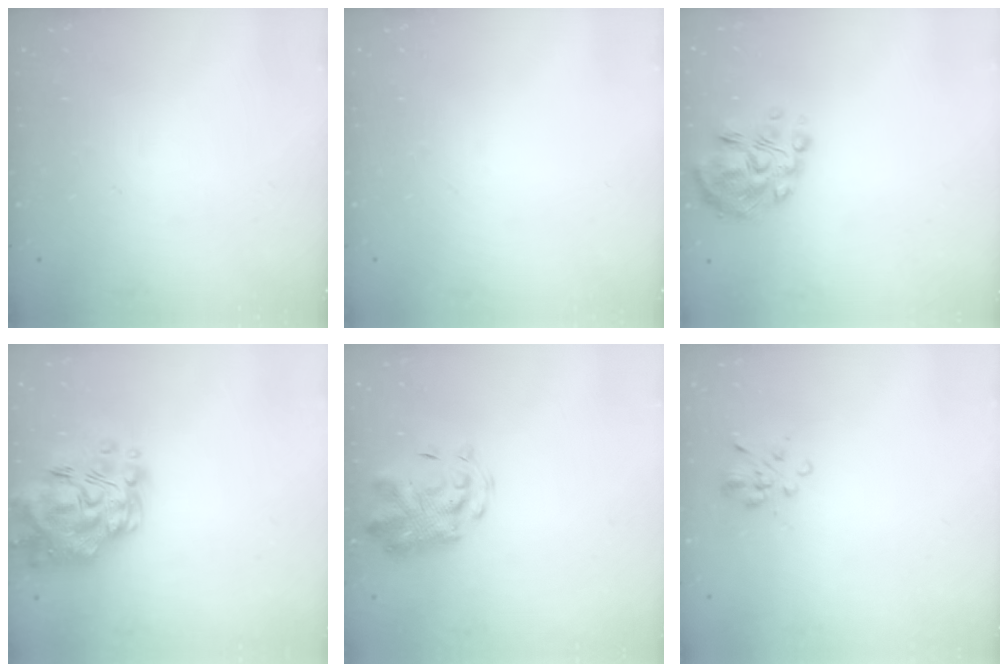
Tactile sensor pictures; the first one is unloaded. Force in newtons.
{"total": 0.0}
{"total": 9.9, "press": 9.7, "slide": 1.9}
{"total": 19.2, "press": 18.4, "slide": 5.6}
{"total": 3.8, "press": 3.7, "slide": 1.2}
{"total": 2.6, "press": 2.4, "slide": 0.9}